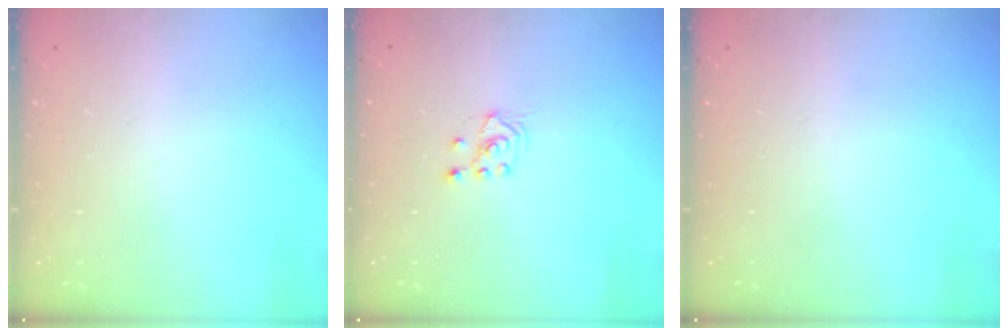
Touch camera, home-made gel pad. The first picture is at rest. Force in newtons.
{"total": 2.6, "press": 2.4, "slide": 0.8}
{"total": 0.0}